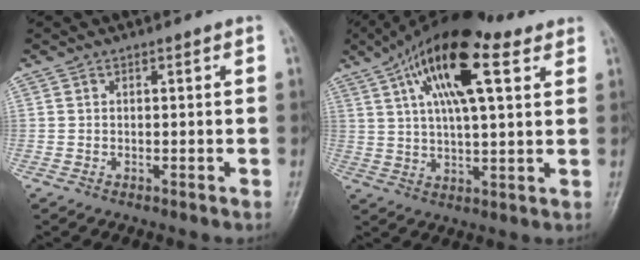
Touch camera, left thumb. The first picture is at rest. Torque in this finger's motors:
{"motor_torque": [0.17, 0.77, 2.16, -0.61, 0.51]}